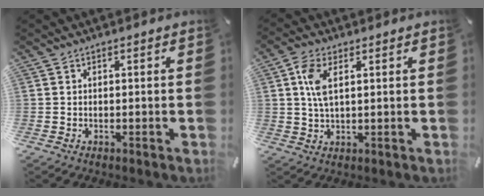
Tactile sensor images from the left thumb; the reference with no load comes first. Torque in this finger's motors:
{"motor_torque": [-0.01, 0.14, 0.26, -0.04, -0.07]}